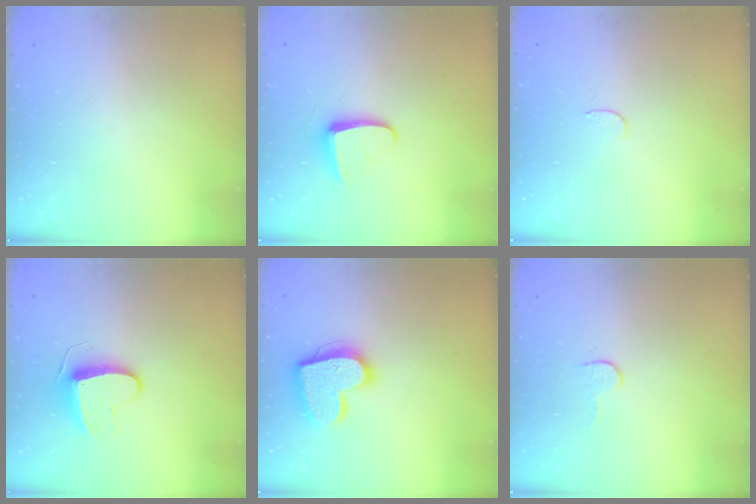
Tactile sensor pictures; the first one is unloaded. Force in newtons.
{"total": 8.9, "press": 8.8, "slide": 0.8}
{"total": 3.1, "press": 3.1, "slide": 0.3}
{"total": 9.0, "press": 9.0, "slide": 0.3}
{"total": 17.4, "press": 17.3, "slide": 1.4}
{"total": 4.0, "press": 4.0, "slide": 0.3}